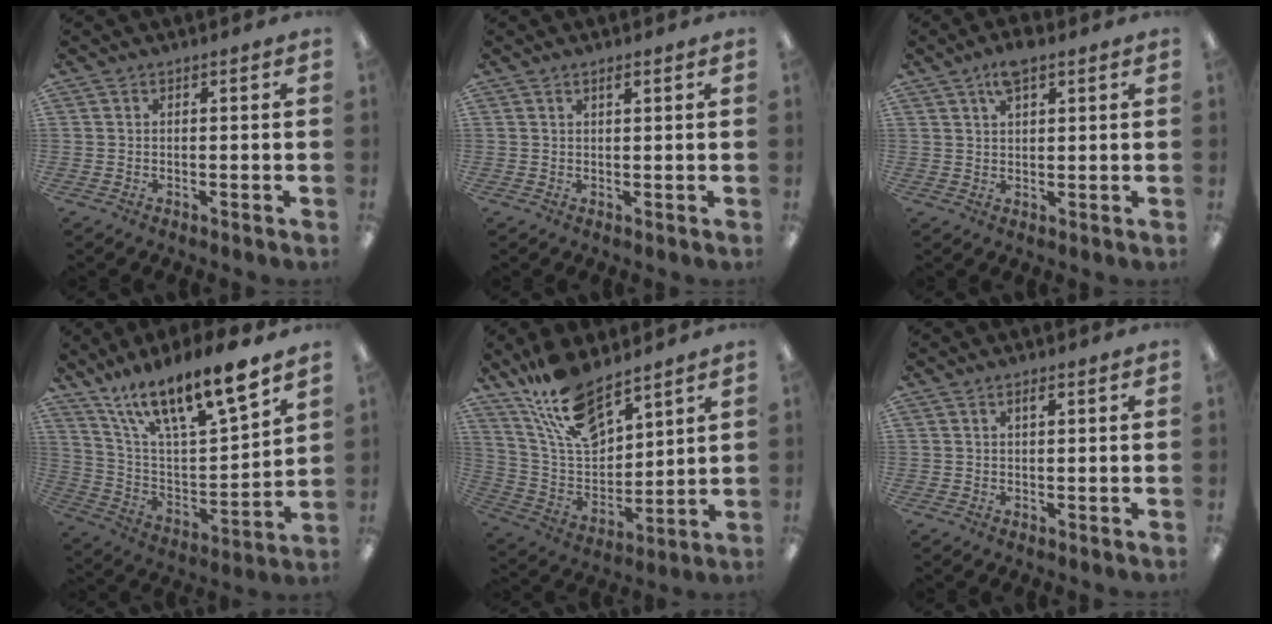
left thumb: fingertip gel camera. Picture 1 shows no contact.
{"total": 1.6, "force": [1.1, 0.3, 1.0], "torque": [-0.022, 0.002, 0.019]}
{"total": 4.9, "force": [3.3, 1.8, 3.2], "torque": [-0.061, -0.002, 0.056]}
{"total": 17.8, "force": [14.2, 3.6, 10.2], "torque": [-0.180, -0.100, 0.239]}
{"total": 15.7, "force": [12.1, 5.9, 8.0], "torque": [-0.171, -0.062, 0.222]}
{"total": 1.6, "force": [1.0, 0.4, 1.2], "torque": [-0.026, 0.002, 0.016]}